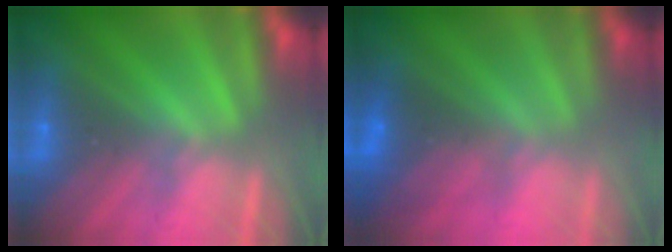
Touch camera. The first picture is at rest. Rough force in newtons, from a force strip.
{"total": 2.9}